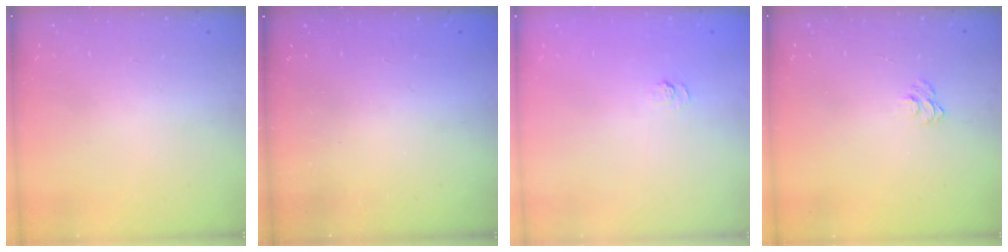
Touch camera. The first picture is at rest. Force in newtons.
{"total": 2.5, "press": 2.4, "slide": 0.7}
{"total": 2.0, "press": 1.5, "slide": 1.3}
{"total": 3.7, "press": 3.7, "slide": 0.3}